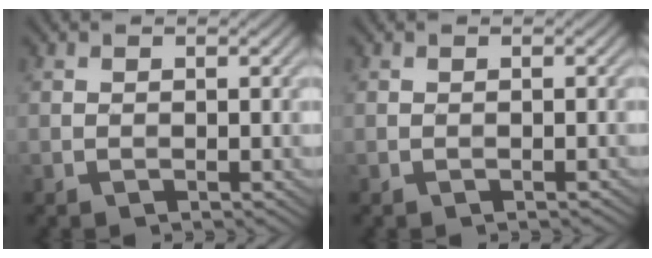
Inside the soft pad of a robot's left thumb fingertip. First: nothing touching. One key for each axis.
{"total": 0.0}